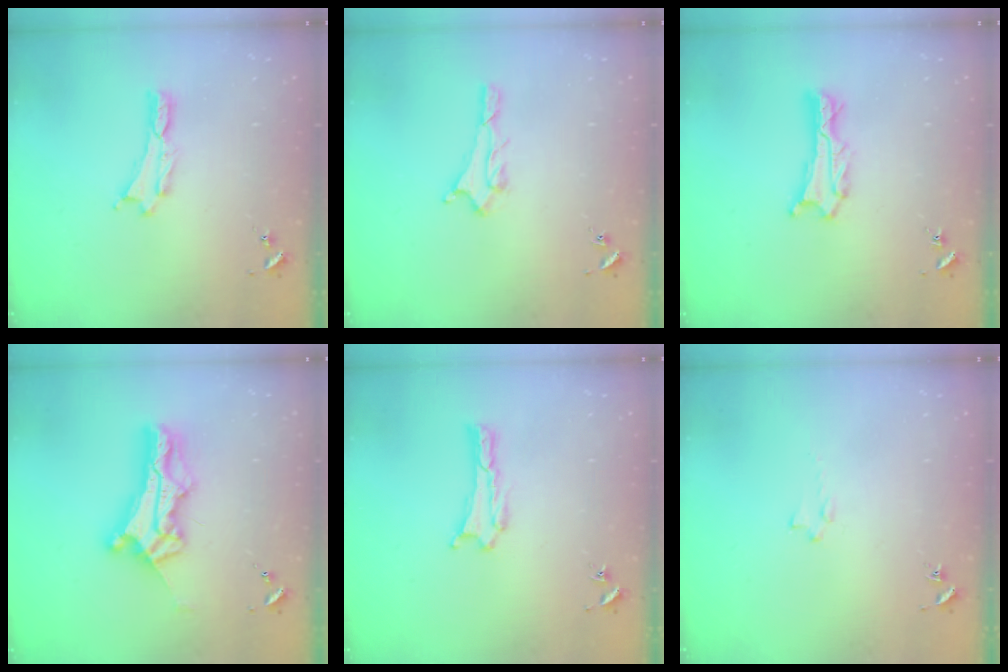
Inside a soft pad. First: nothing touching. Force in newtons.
{"total": 2.0, "press": 2.0, "slide": 0.2}
{"total": 0.9, "press": 0.9, "slide": 0.1}
{"total": 10.1, "press": 10.0, "slide": 0.7}
{"total": 0.0}
{"total": 0.8, "press": 0.7, "slide": 0.2}